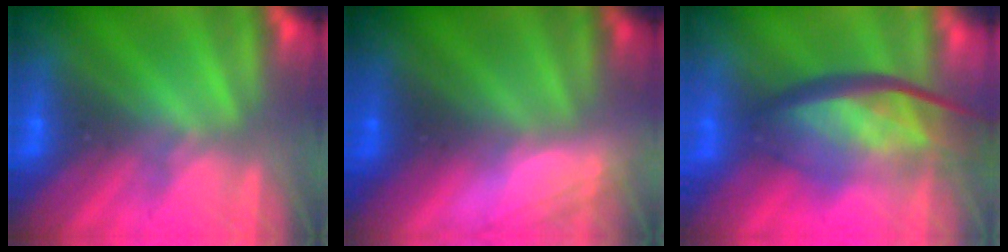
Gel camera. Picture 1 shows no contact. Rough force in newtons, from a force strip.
{"total": 2.8}
{"total": 10.6}